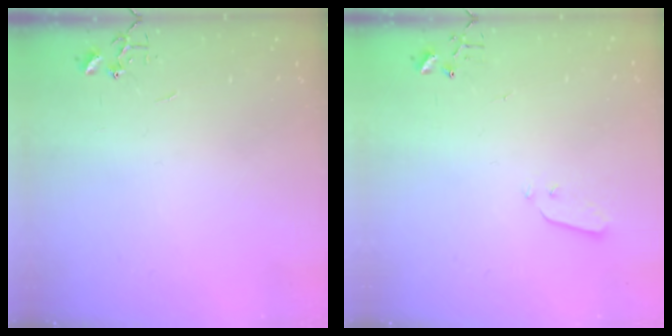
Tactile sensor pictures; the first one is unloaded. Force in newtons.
{"total": 3.6, "press": 3.6, "slide": 0.2}